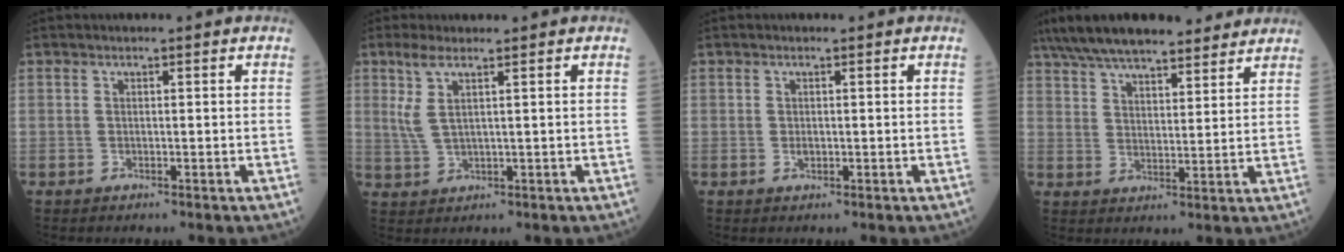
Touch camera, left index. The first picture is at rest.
{"total": 3.9, "force": [1.9, 0.4, 3.4], "torque": [-0.085, 0.006, 0.049]}
{"total": 0.7, "force": [-0.2, 0.5, 0.4], "torque": [-0.005, 0.001, -0.004]}
{"total": 18.3, "force": [15.4, 4.4, 8.8], "torque": [-0.157, 0.047, 0.238]}